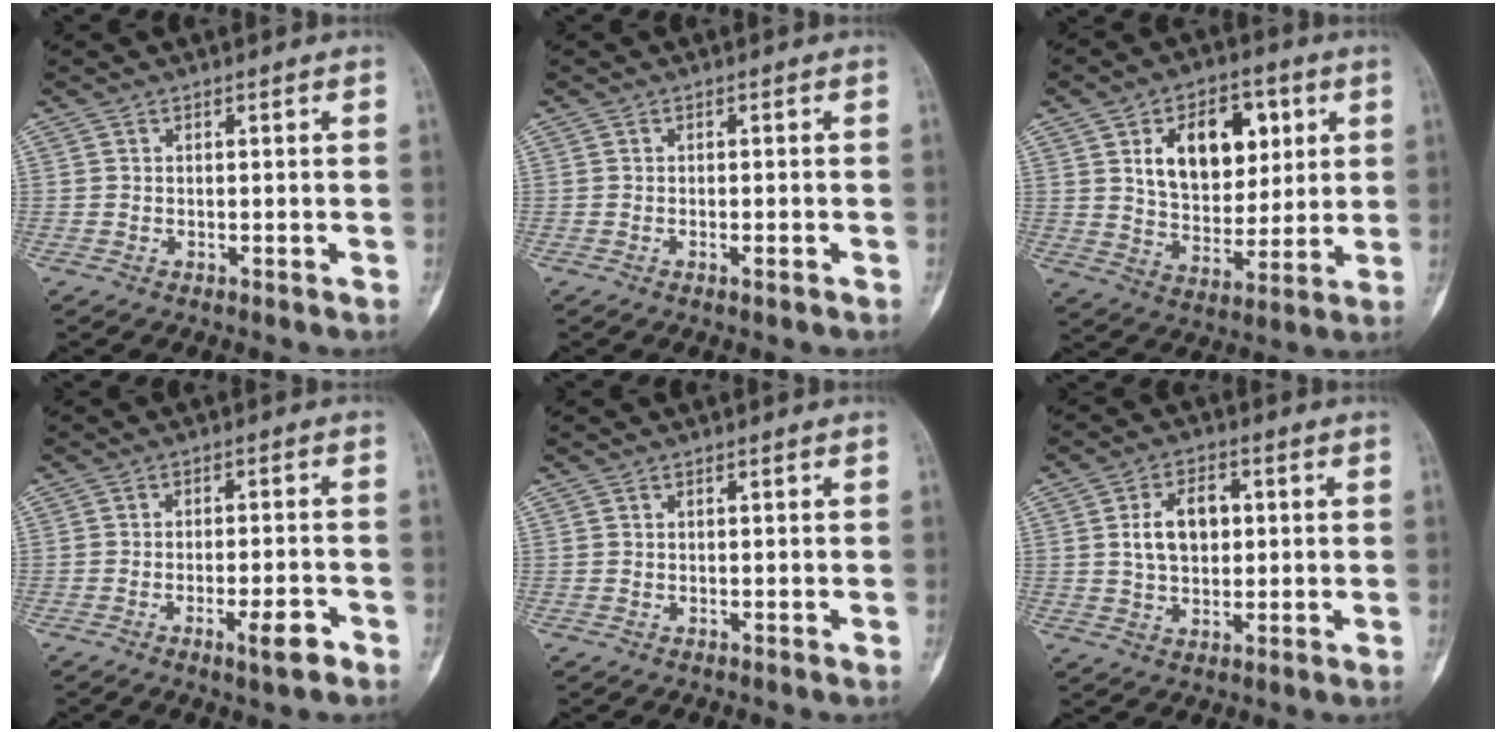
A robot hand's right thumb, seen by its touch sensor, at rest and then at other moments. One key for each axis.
{"total": 1.3, "fx": -0.7, "fy": 0.3, "fz": 1.0, "tx": -0.020, "ty": 0.002, "tz": -0.007}
{"total": 15.8, "fx": 5.2, "fy": 10.2, "fz": 11.0, "tx": -0.122, "ty": -0.015, "tz": 0.093}
{"total": 5.2, "fx": -2.8, "fy": 1.2, "fz": 4.2, "tx": -0.066, "ty": 0.012, "tz": -0.039}
{"total": 0.0}
{"total": 8.2, "fx": 1.4, "fy": 5.3, "fz": 6.0, "tx": -0.089, "ty": 0.005, "tz": 0.026}